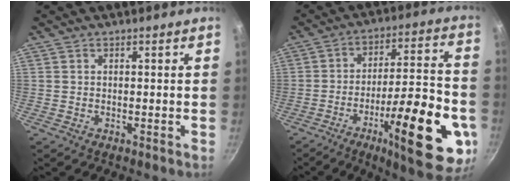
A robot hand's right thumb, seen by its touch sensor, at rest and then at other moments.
{"total": 23.9, "force": [-8.9, 6.9, 21.0], "torque": [-0.266, 0.034, -0.126]}